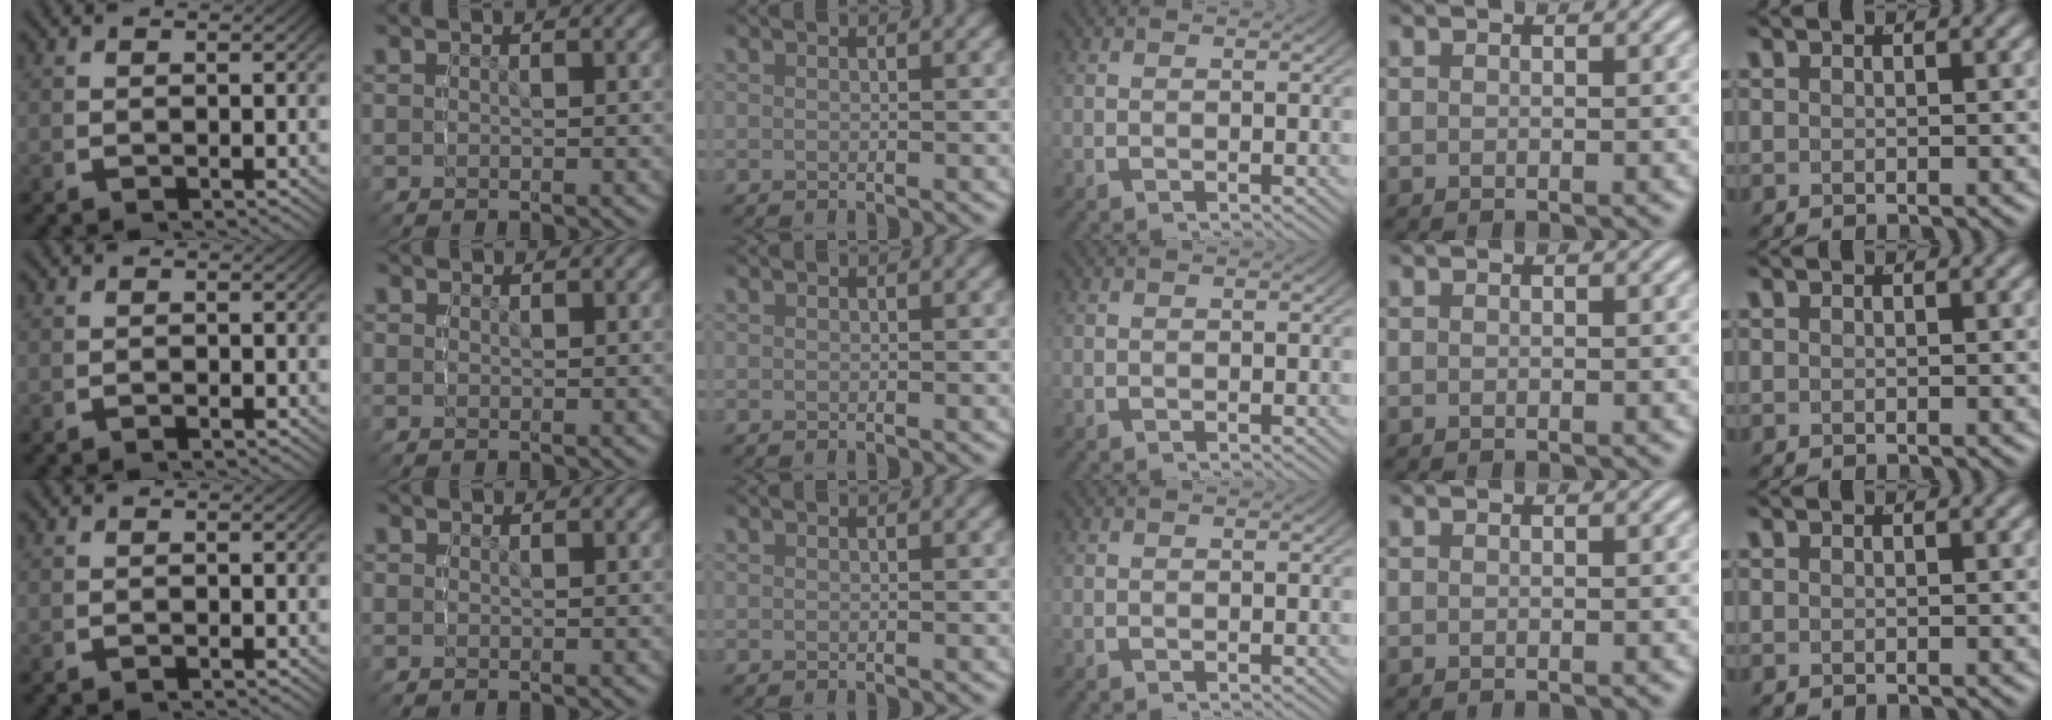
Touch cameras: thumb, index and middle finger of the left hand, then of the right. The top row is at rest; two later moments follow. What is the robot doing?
{"motion": "lift_and_place", "object": "glasses"}